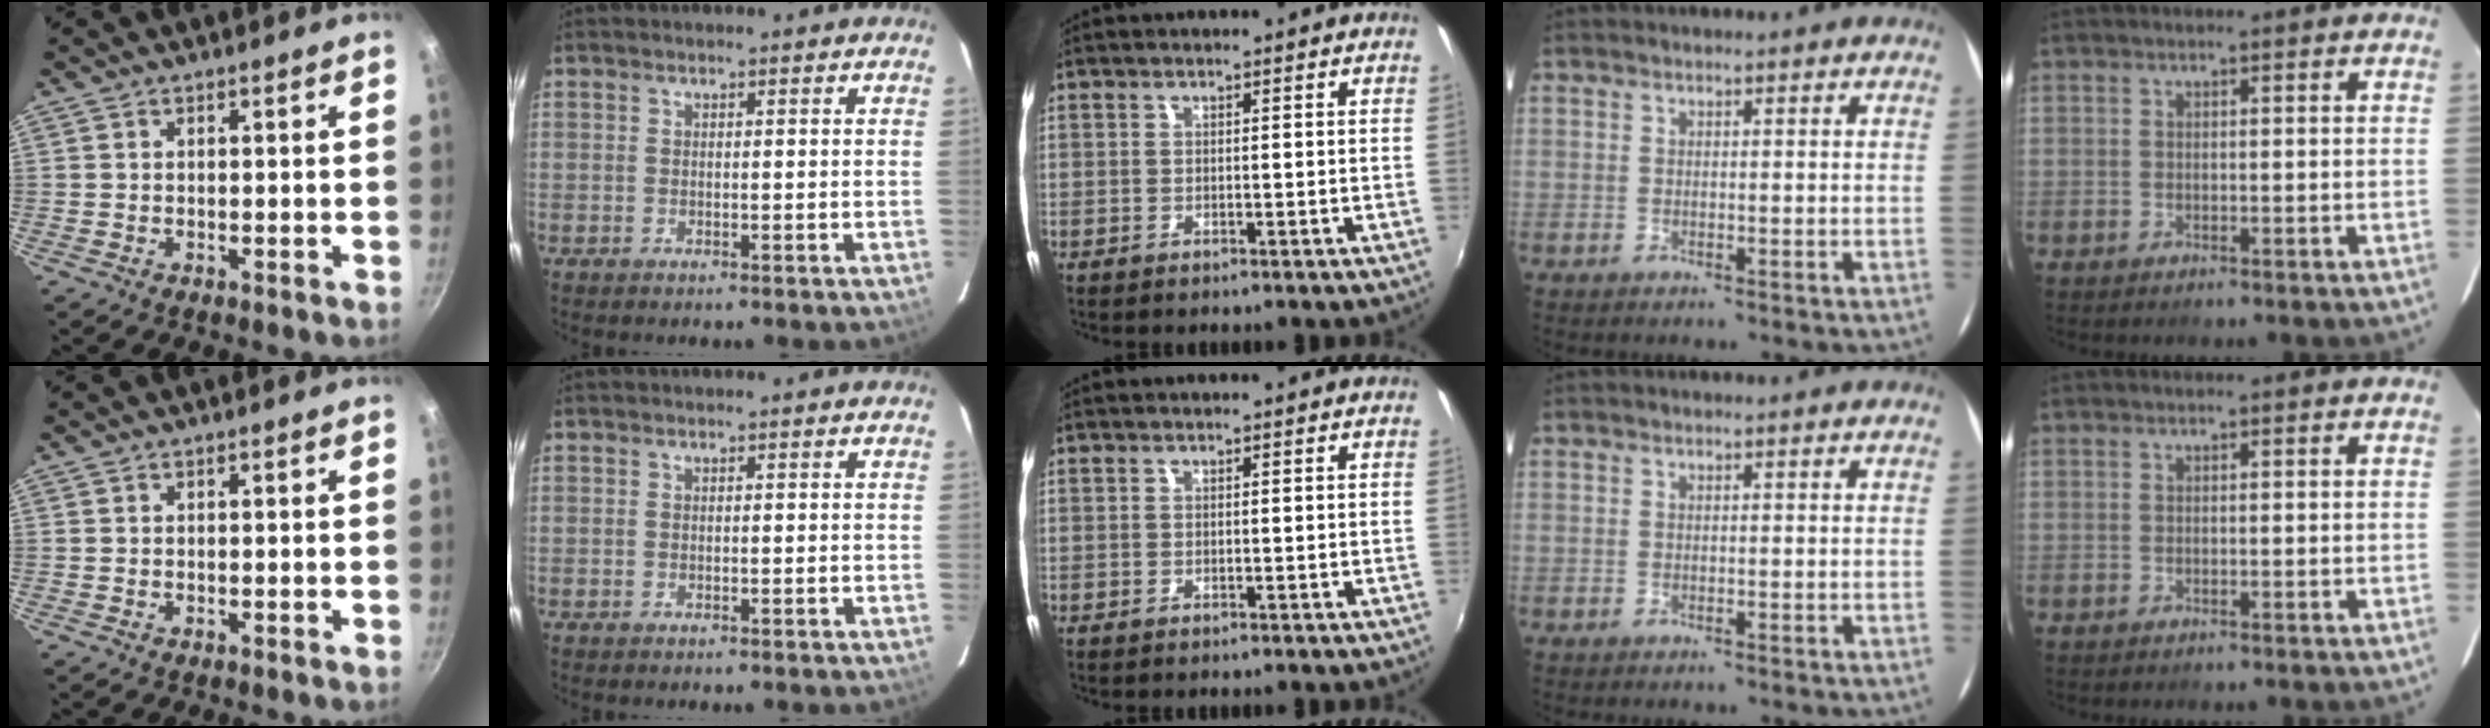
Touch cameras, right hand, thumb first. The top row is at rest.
{}